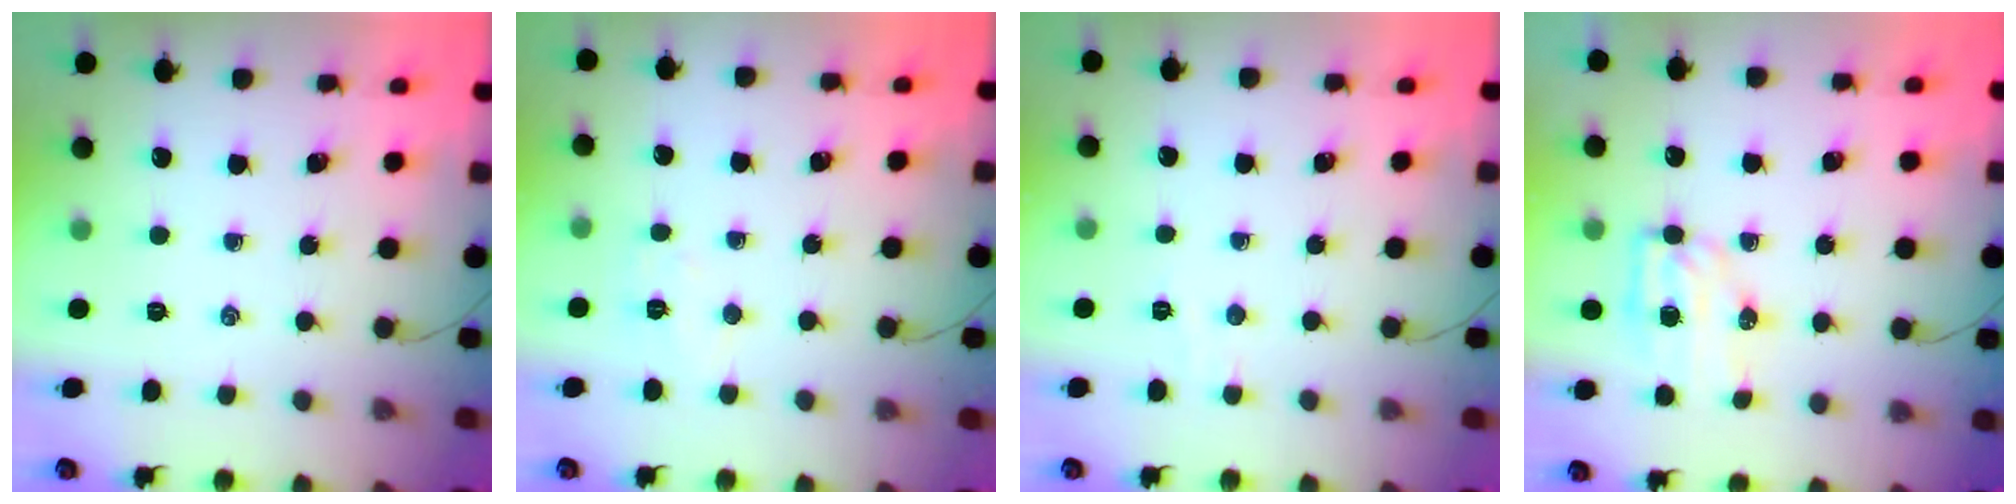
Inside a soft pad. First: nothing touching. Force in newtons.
{"total": 4.1, "press": 4.0, "slide": 1.0}
{"total": 2.6, "press": 2.5, "slide": 0.7}
{"total": 6.5, "press": 6.4, "slide": 1.0}